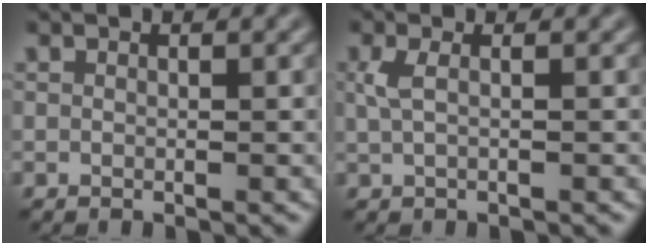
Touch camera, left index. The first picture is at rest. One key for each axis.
{"total": 1.5, "fx": 0.3, "fy": 0.5, "fz": 1.4, "tx": -0.032, "ty": 0.001, "tz": 0.006}